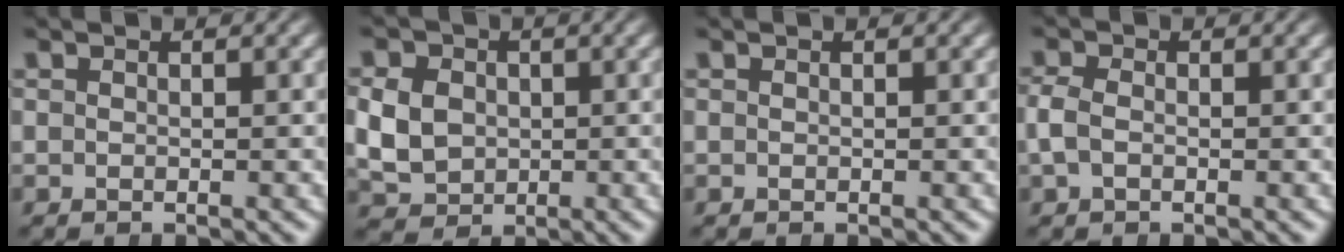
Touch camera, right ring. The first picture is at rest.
{"total": 6.1, "force": [-0.5, 5.5, 2.7], "torque": [-0.068, -0.023, 0.005]}
{"total": 0.0}
{"total": 2.0, "force": [-0.4, 1.6, 1.1], "torque": [-0.039, -0.006, -0.003]}